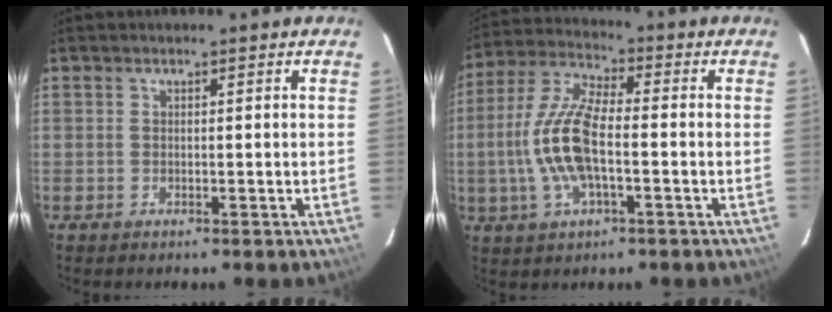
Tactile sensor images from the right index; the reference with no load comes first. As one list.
[{"total": 13.0, "force": [-2.2, 4.8, 11.9], "torque": [-0.255, 0.005, -0.047]}]